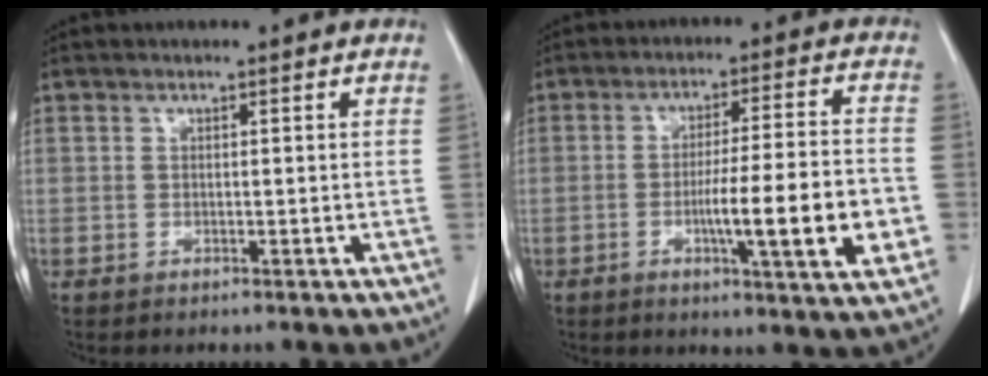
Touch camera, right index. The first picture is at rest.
{"total": 13.2, "force": [-3.4, 0.6, 12.8], "torque": [-0.191, -0.008, -0.053]}